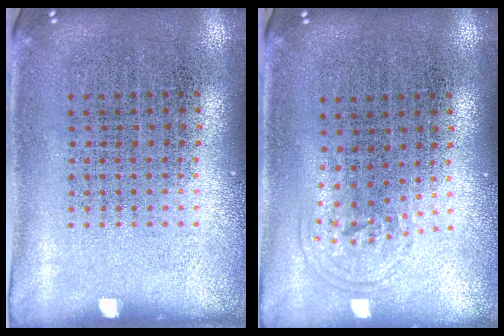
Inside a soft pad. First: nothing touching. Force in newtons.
{"total": 0.9, "press": 0.6, "slide": 0.6}